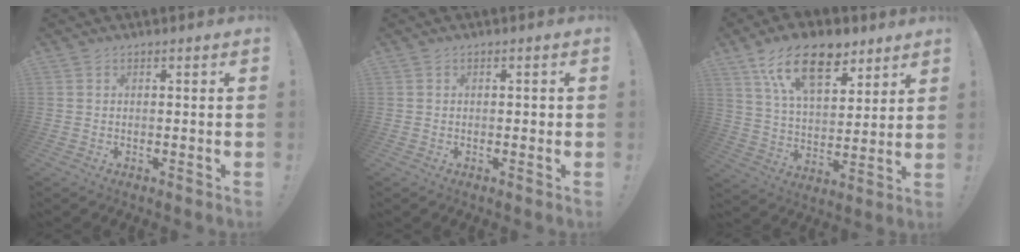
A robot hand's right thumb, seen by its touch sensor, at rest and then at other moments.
{"total": 1.1, "force": [-0.4, 0.9, 0.5], "torque": [-0.009, 0.005, -0.008]}
{"total": 18.0, "force": [10.6, 9.4, 11.0], "torque": [-0.183, -0.050, 0.191]}